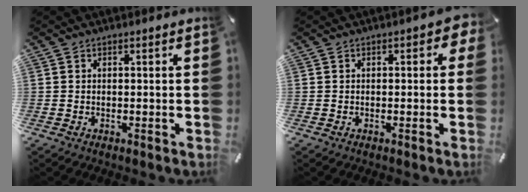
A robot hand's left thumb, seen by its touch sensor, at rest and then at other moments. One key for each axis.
{"total": 2.2, "fx": -0.1, "fy": 1.4, "fz": 1.8, "tx": -0.017, "ty": 0.001, "tz": -0.005}